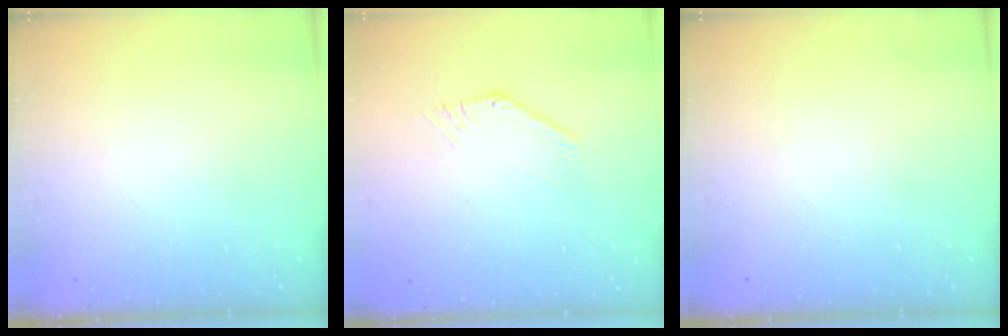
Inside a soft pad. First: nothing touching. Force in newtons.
{"total": 0.6, "press": 0.5, "slide": 0.3}
{"total": 0.0}